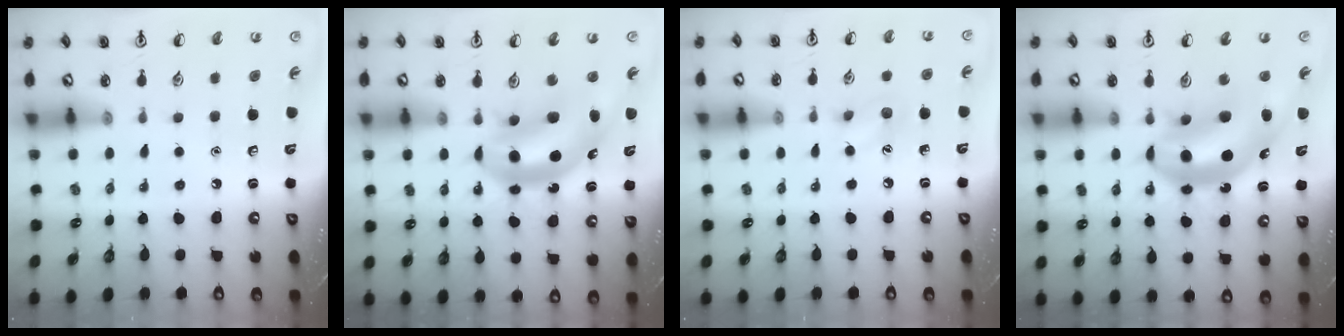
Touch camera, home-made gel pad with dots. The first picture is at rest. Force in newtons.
{"total": 10.1, "press": 9.5, "slide": 3.4}
{"total": 5.9, "press": 5.7, "slide": 1.6}
{"total": 12.1, "press": 11.4, "slide": 3.8}